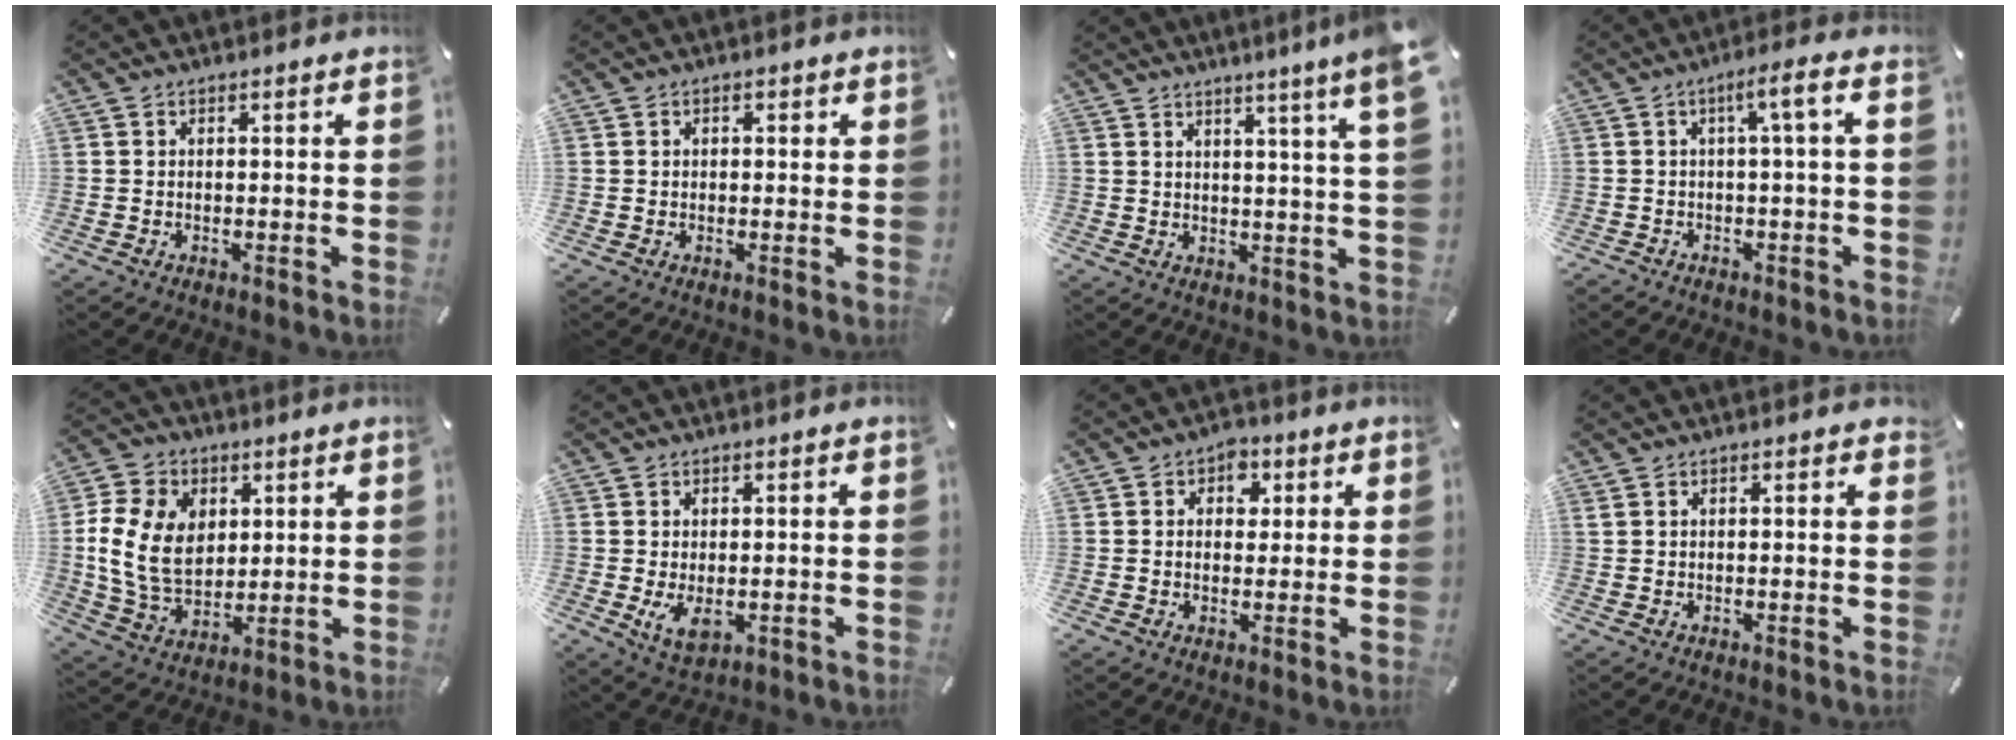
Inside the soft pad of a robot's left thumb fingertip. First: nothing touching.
{"total": 1.0, "force": [0.1, 0.9, 0.3], "torque": [-0.006, 0.006, 0.000]}
{"total": 7.3, "force": [4.5, -0.6, 5.8], "torque": [-0.089, -0.031, 0.069]}
{"total": 5.5, "force": [0.1, 0.7, 5.4], "torque": [-0.104, 0.007, -0.004]}
{"total": 14.2, "force": [2.2, 11.0, 8.8], "torque": [-0.197, 0.011, 0.040]}
{"total": 4.9, "force": [-0.5, 3.0, 3.8], "torque": [-0.076, -0.011, -0.014]}
{"total": 5.0, "force": [2.2, 3.7, 2.6], "torque": [-0.020, -0.006, 0.030]}
{"total": 0.9, "force": [0.6, 0.2, 0.6], "torque": [-0.013, 0.000, 0.010]}